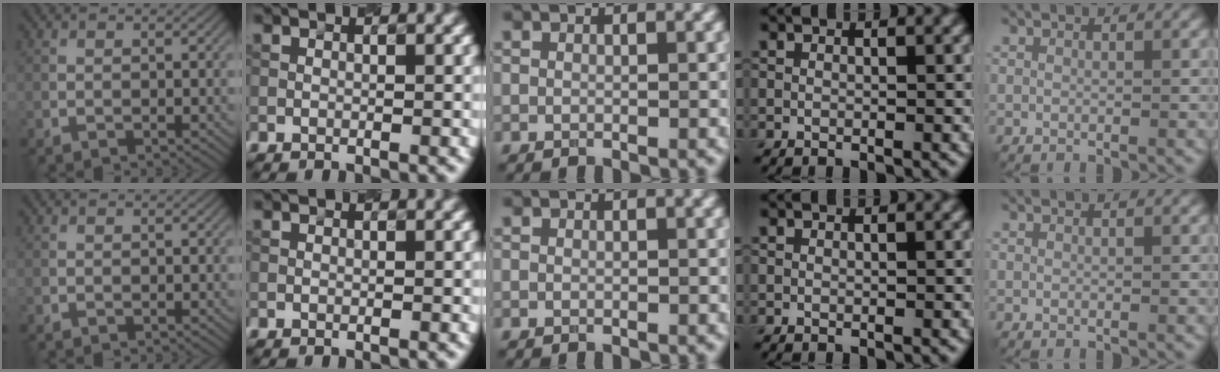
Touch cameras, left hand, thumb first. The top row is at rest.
{}